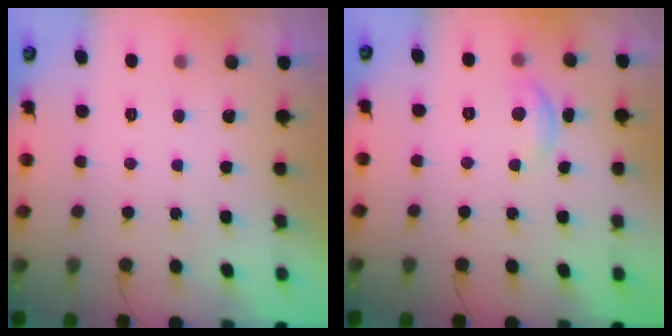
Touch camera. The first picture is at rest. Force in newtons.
{"total": 5.6, "press": 5.6, "slide": 0.4}